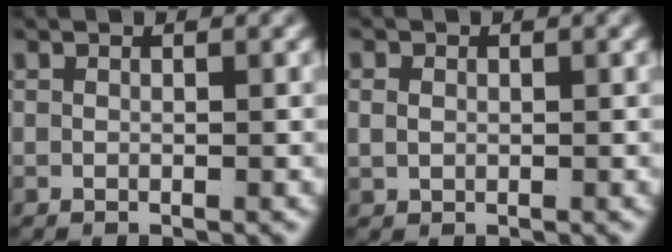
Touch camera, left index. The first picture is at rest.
{"total": 1.2, "force": [0.3, 0.9, 0.7], "torque": [-0.019, -0.007, 0.014]}